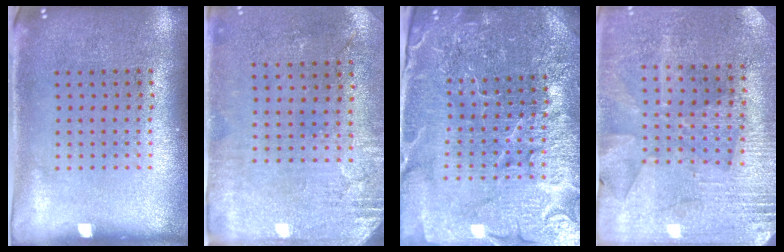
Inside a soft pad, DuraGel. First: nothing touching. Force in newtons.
{"total": 2.7, "press": 2.3, "slide": 1.5}
{"total": 5.5, "press": 5.0, "slide": 2.3}
{"total": 2.8, "press": 2.7, "slide": 0.7}